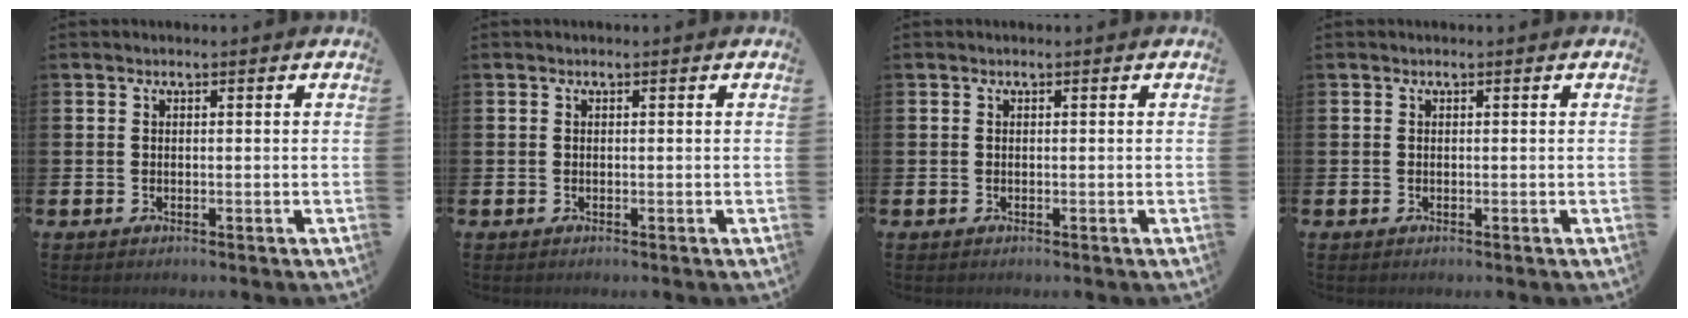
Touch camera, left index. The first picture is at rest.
{"total": 0.0}
{"total": 0.0}
{"total": 0.0}